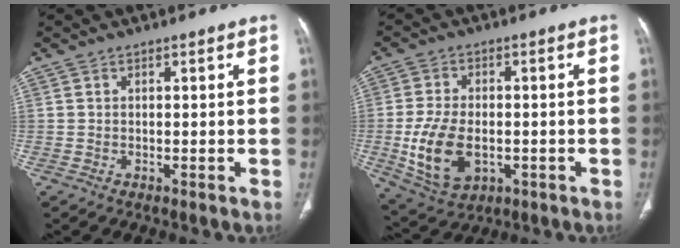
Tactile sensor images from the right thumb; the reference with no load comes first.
{"total": 12.0, "force": [-2.3, 7.5, 9.1], "torque": [-0.171, -0.001, -0.028]}